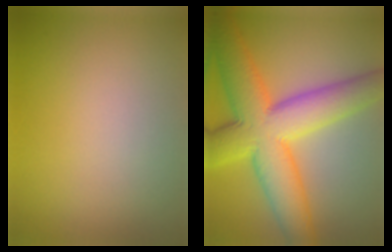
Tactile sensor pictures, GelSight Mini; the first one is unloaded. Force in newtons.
{"total": 11.9, "press": 11.9, "slide": 0.3}